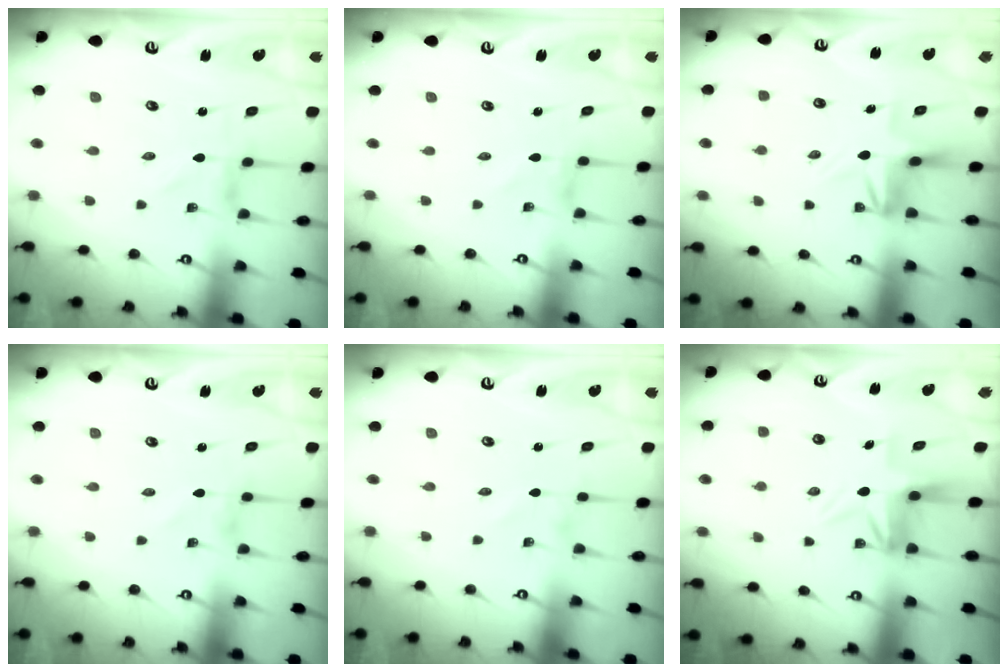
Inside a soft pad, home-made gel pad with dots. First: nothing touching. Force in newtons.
{"total": 0.9, "press": 0.9, "slide": 0.4}
{"total": 6.6, "press": 6.3, "slide": 2.1}
{"total": 0.9, "press": 0.9, "slide": 0.1}
{"total": 1.4, "press": 1.4, "slide": 0.0}
{"total": 5.4, "press": 5.0, "slide": 2.0}